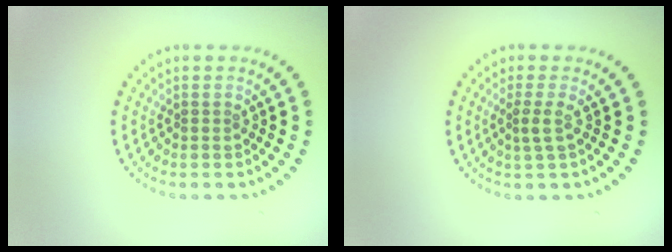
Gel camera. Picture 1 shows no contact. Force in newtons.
{"total": 1.4, "press": 1.1, "slide": 0.9}